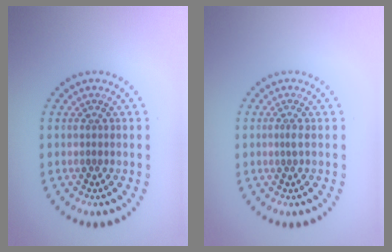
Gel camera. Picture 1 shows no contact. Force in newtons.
{"total": 0.9, "press": 0.5, "slide": 0.8}